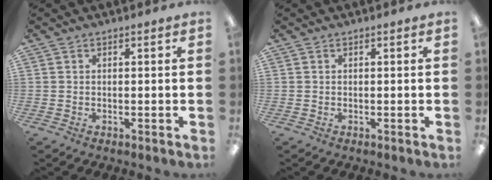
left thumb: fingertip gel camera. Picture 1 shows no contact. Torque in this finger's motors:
{"motor_torque": [0.00, 0.00, 0.00, 0.00, 0.00]}